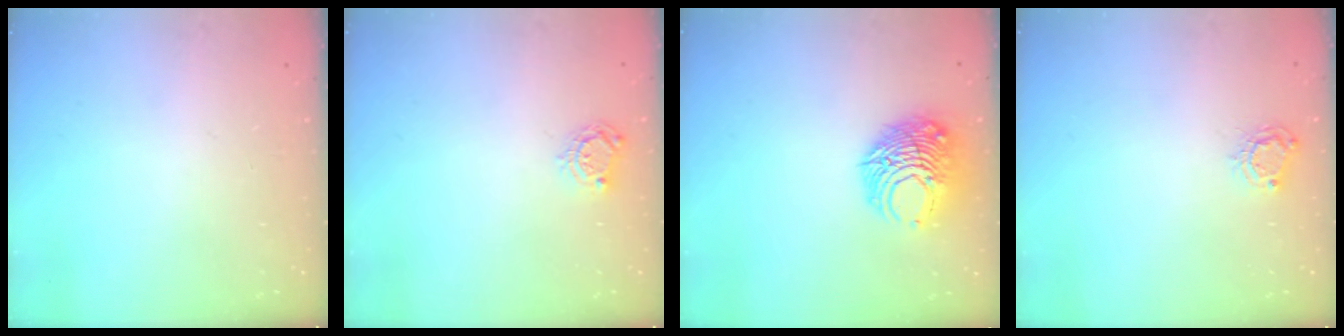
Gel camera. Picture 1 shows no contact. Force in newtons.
{"total": 5.5, "press": 5.4, "slide": 0.6}
{"total": 10.1, "press": 10.0, "slide": 1.0}
{"total": 5.5, "press": 5.5, "slide": 0.4}